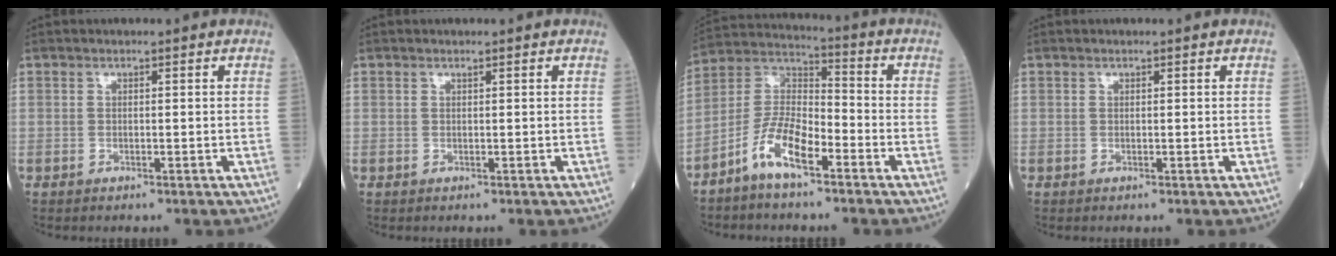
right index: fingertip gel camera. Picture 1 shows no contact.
{"total": 0.0}
{"total": 9.3, "force": [-5.4, 2.9, 7.0], "torque": [-0.146, 0.009, -0.111]}
{"total": 0.0}